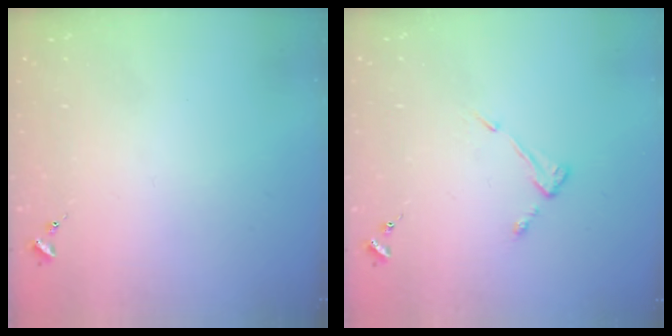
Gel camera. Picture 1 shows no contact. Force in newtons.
{"total": 5.2, "press": 5.1, "slide": 0.6}